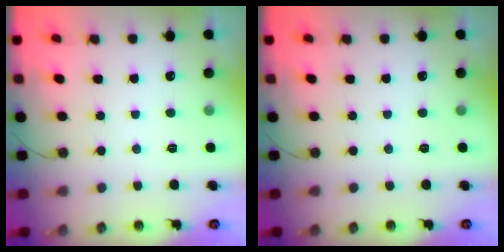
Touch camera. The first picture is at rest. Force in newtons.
{"total": 0.0}